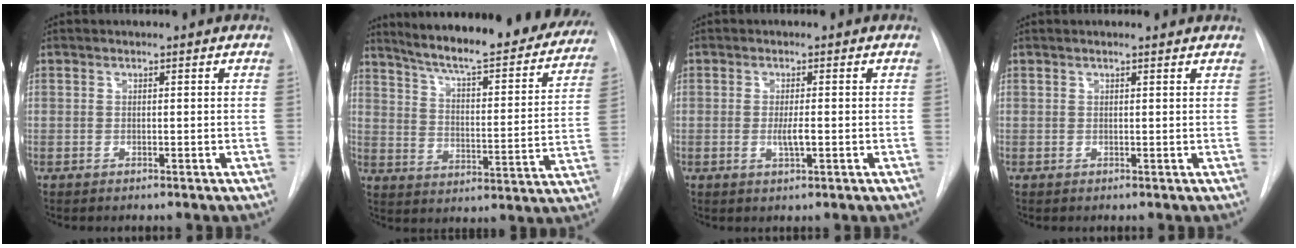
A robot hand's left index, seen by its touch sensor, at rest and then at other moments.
{"total": 28.0, "force": [24.6, 4.4, 12.6], "torque": [-0.187, -0.059, 0.313]}
{"total": 2.2, "force": [-0.4, 0.2, 2.2], "torque": [-0.044, -0.004, -0.006]}
{"total": 3.1, "force": [2.9, 0.2, 1.0], "torque": [-0.016, 0.018, 0.030]}